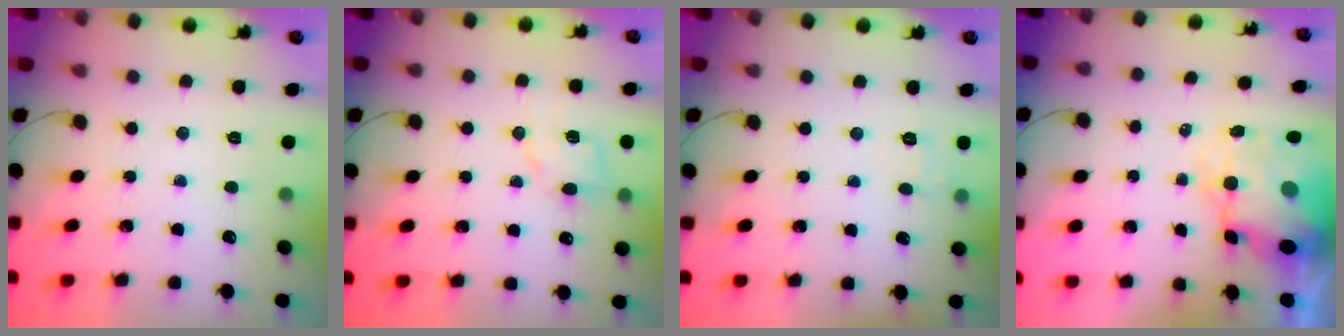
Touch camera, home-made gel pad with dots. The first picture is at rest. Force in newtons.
{"total": 6.0, "press": 5.8, "slide": 1.5}
{"total": 5.2, "press": 5.0, "slide": 1.2}
{"total": 8.3, "press": 7.9, "slide": 2.4}